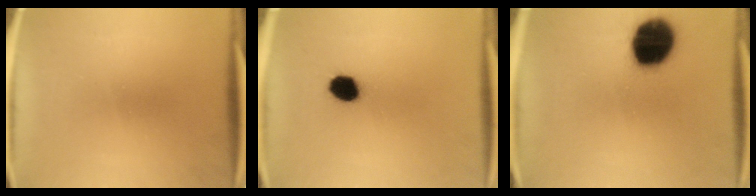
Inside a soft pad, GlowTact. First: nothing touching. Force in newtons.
{"total": 6.1}
{"total": 18.2}